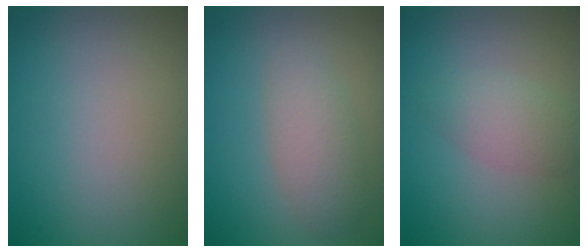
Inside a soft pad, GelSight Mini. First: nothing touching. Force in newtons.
{"total": 3.0, "press": 3.0, "slide": 0.1}
{"total": 2.6, "press": 2.6, "slide": 0.2}